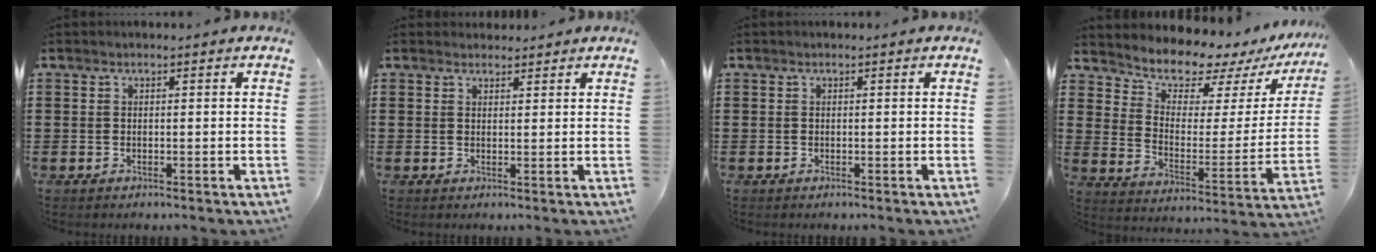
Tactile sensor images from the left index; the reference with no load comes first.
{"total": 1.6, "force": [1.5, 0.6, -0.1], "torque": [-0.003, 0.004, 0.030]}
{"total": 0.0}
{"total": 7.1, "force": [6.7, 2.2, 1.0], "torque": [-0.046, -0.060, 0.114]}